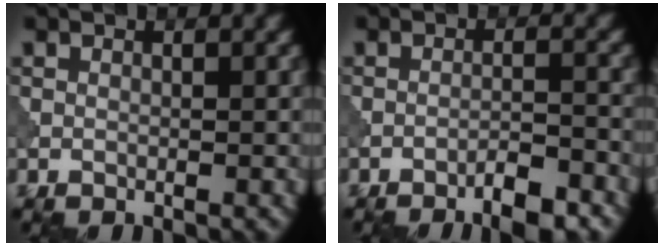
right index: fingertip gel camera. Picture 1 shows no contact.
{"total": 3.4, "force": [-2.5, 0.5, 2.3], "torque": [-0.036, 0.010, -0.043]}